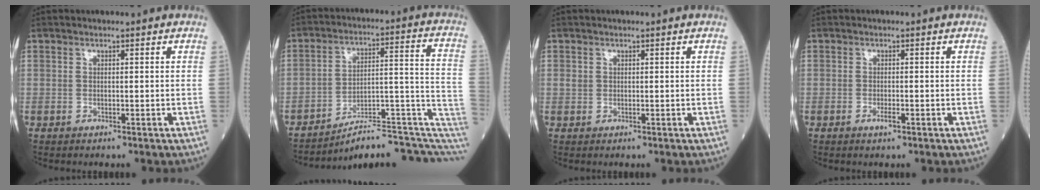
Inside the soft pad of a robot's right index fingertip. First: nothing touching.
{"total": 14.8, "force": [-11.8, 3.3, 8.3], "torque": [-0.064, 0.074, -0.161]}
{"total": 0.8, "force": [0.2, 0.7, 0.3], "torque": [-0.005, 0.007, 0.002]}
{"total": 1.3, "force": [-0.7, 0.3, 1.1], "torque": [-0.020, 0.000, -0.011]}